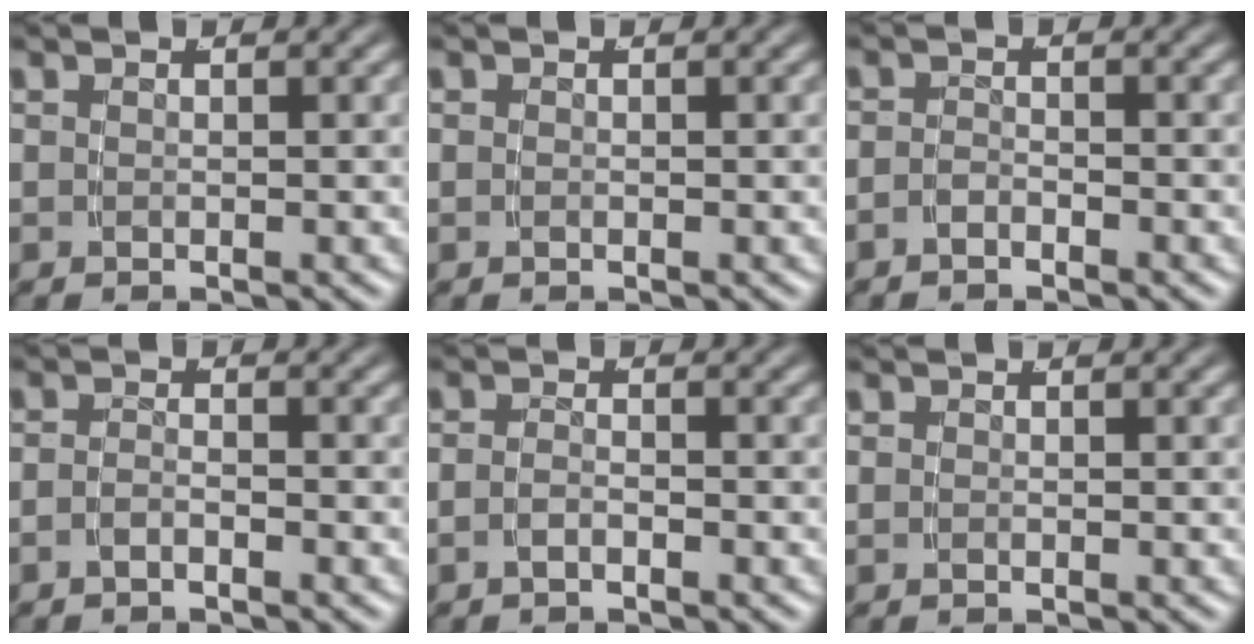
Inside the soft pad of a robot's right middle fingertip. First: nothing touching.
{"total": 0.0}
{"total": 1.5, "force": [-1.3, 0.7, 0.3], "torque": [-0.009, -0.005, -0.024]}
{"total": 1.5, "force": [-1.2, 0.5, 0.6], "torque": [-0.012, -0.001, -0.025]}
{"total": 1.5, "force": [-1.0, 0.6, 0.8], "torque": [-0.020, -0.002, -0.021]}
{"total": 0.0}